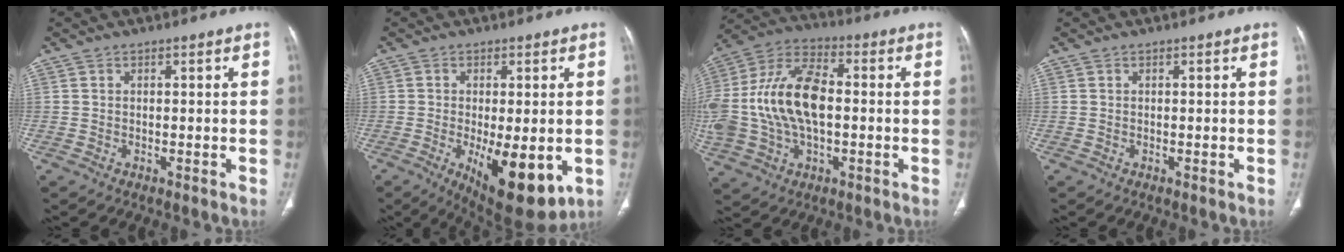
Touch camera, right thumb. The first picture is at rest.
{"total": 13.9, "force": [-3.6, 5.5, 12.3], "torque": [-0.175, -0.022, -0.036]}
{"total": 20.9, "force": [-0.2, 12.0, 17.1], "torque": [-0.370, 0.026, -0.004]}
{"total": 0.0}